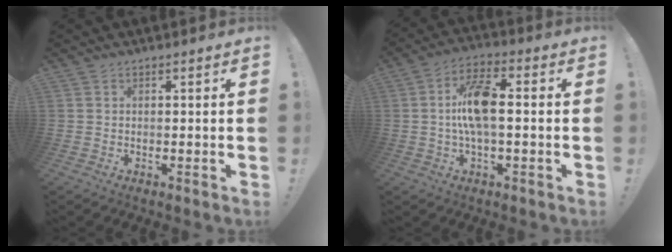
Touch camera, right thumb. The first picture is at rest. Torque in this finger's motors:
{"motor_torque": [0.19, 0.25, 0.86, 0.00, 0.04]}